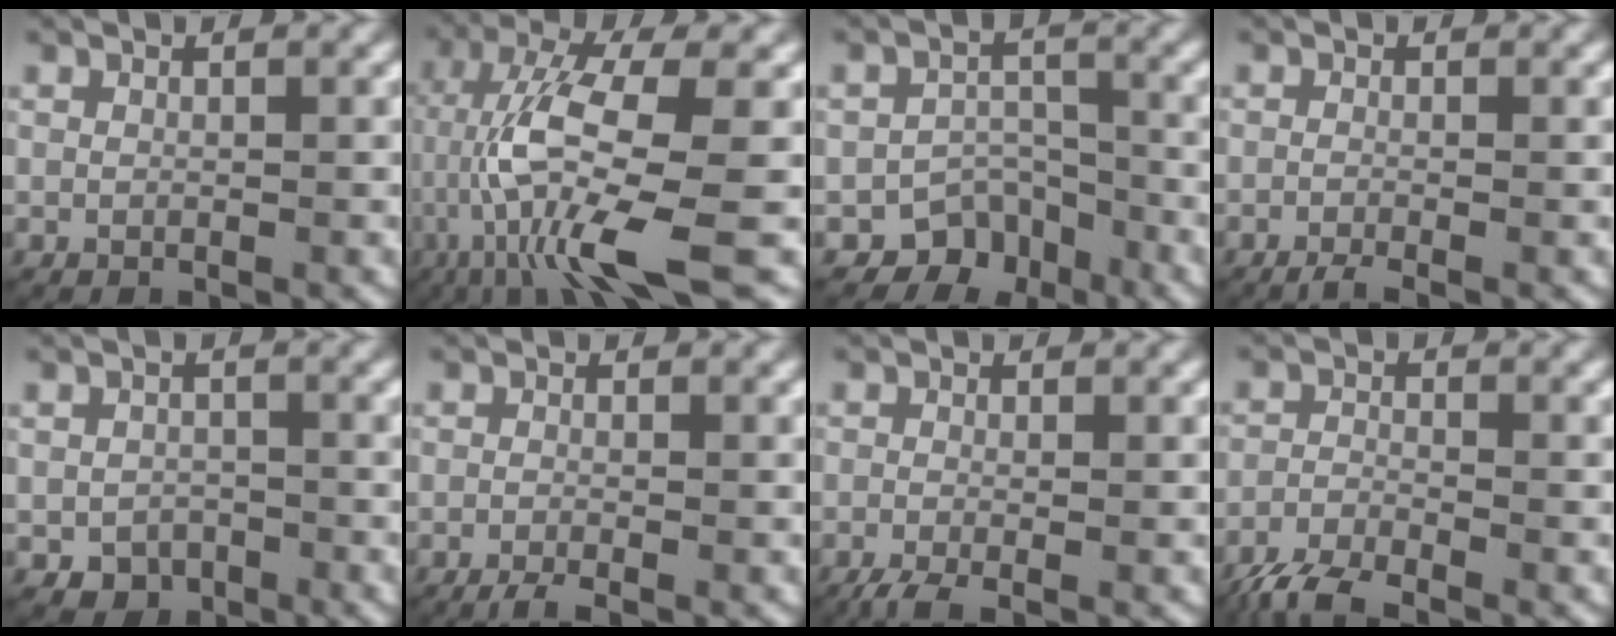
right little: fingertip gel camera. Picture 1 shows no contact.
{"total": 8.7, "force": [-2.2, 2.0, 8.1], "torque": [-0.159, -0.018, -0.027]}
{"total": 8.2, "force": [-5.0, 6.1, 2.3], "torque": [-0.028, -0.016, -0.091]}
{"total": 1.9, "force": [-1.6, 0.2, 1.0], "torque": [-0.021, -0.009, -0.025]}
{"total": 3.3, "force": [-2.1, 2.5, 0.2], "torque": [0.012, -0.007, -0.038]}
{"total": 1.9, "force": [-1.6, 0.2, 1.0], "torque": [-0.022, -0.009, -0.025]}
{"total": 2.6, "force": [-1.9, 0.8, 1.5], "torque": [-0.035, -0.012, -0.027]}
{"total": 3.9, "force": [-3.3, 1.1, 1.7], "torque": [-0.036, -0.013, -0.055]}